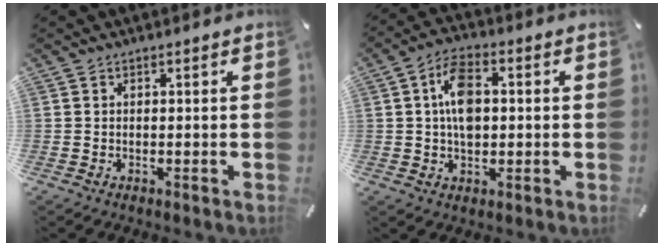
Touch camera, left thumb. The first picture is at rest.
{"total": 8.7, "force": [0.7, 5.5, 6.7], "torque": [-0.110, 0.007, 0.011]}